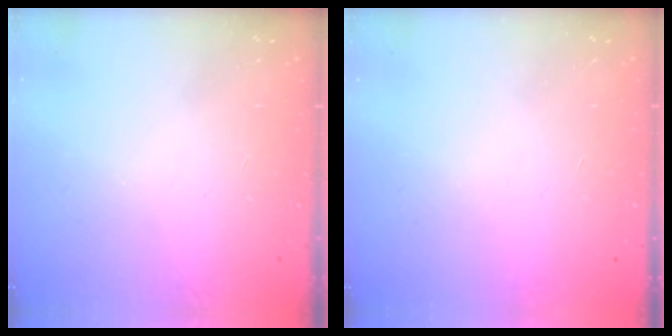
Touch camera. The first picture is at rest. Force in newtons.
{"total": 1.5, "press": 1.5, "slide": 0.1}